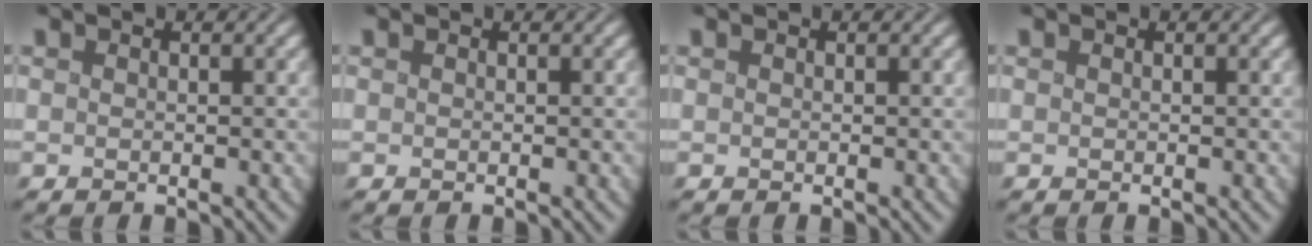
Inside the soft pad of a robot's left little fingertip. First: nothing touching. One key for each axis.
{"total": 0.0}
{"total": 0.0}
{"total": 0.0}